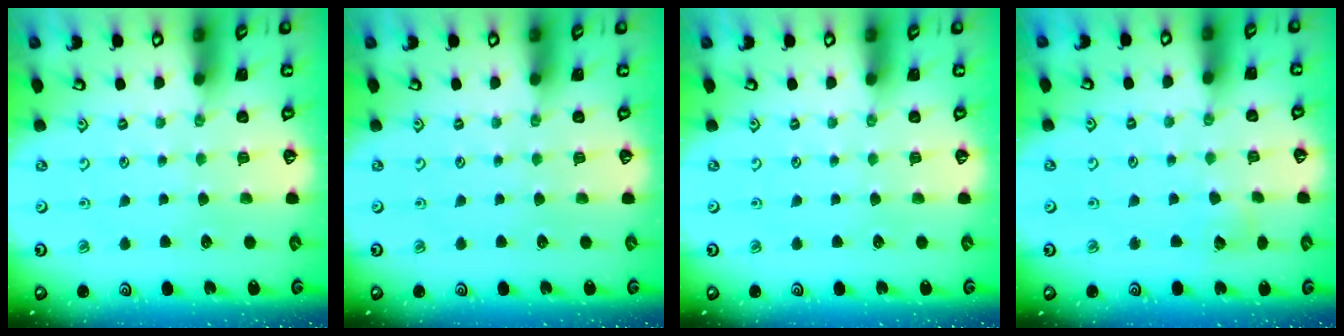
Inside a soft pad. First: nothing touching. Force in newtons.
{"total": 0.0}
{"total": 0.0}
{"total": 5.2, "press": 5.2, "slide": 0.5}